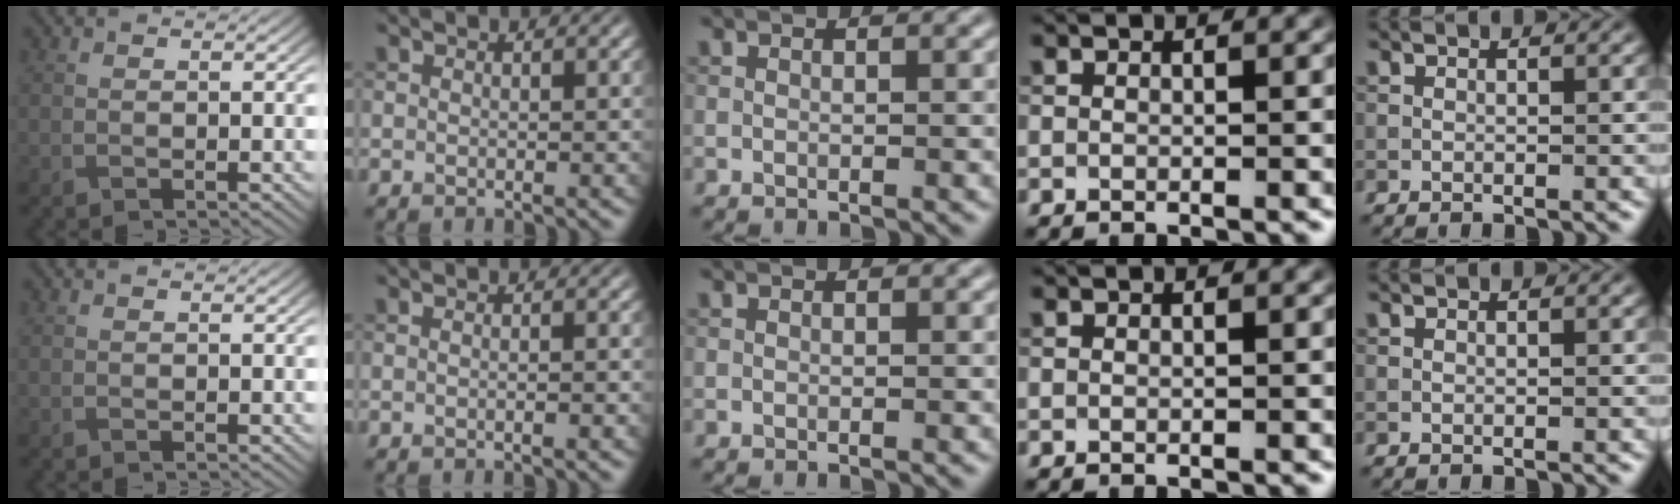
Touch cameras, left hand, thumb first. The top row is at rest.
{"index": {"total": 1.0, "force": [-0.3, 0.2, 0.9], "torque": [-0.013, 0.000, -0.006]}}